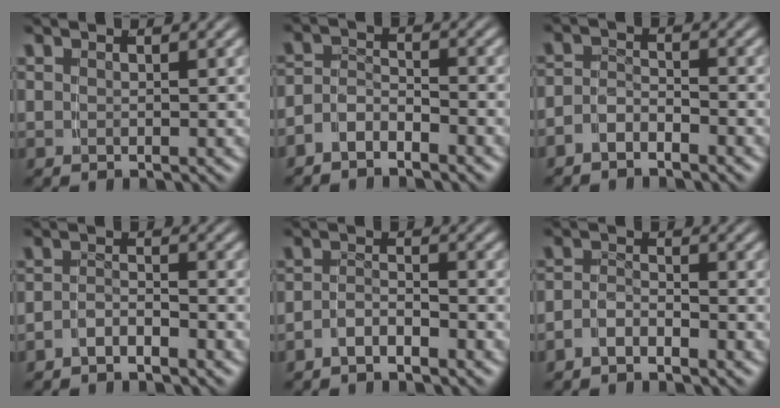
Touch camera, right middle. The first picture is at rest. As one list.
[{"total": 3.4, "force": [-2.6, 1.8, 1.1], "torque": [-0.021, -0.010, -0.047]}, {"total": 2.8, "force": [-2.3, 1.3, 0.8], "torque": [-0.018, -0.009, -0.041]}, {"total": 2.4, "force": [-2.3, 0.5, 0.7], "torque": [-0.011, -0.004, -0.040]}, {"total": 2.5, "force": [-2.2, 0.6, 0.9], "torque": [-0.014, -0.005, -0.040]}, {"total": 2.5, "force": [-2.0, 1.2, 0.9], "torque": [-0.020, -0.008, -0.036]}]